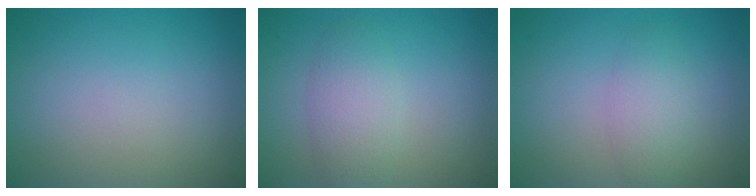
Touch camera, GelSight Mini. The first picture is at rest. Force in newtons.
{"total": 3.1, "press": 3.1, "slide": 0.1}
{"total": 2.7, "press": 2.7, "slide": 0.1}